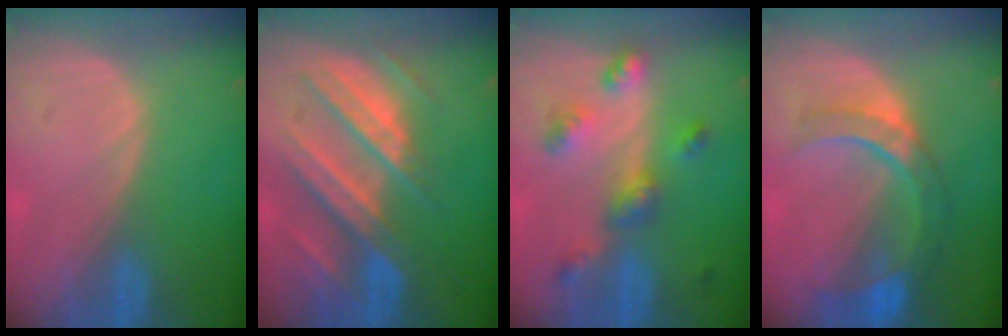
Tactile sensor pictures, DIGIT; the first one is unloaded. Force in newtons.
{"total": 10.2, "press": 9.0, "slide": 4.7}
{"total": 6.8, "press": 6.0, "slide": 3.3}
{"total": 9.1, "press": 7.9, "slide": 4.4}